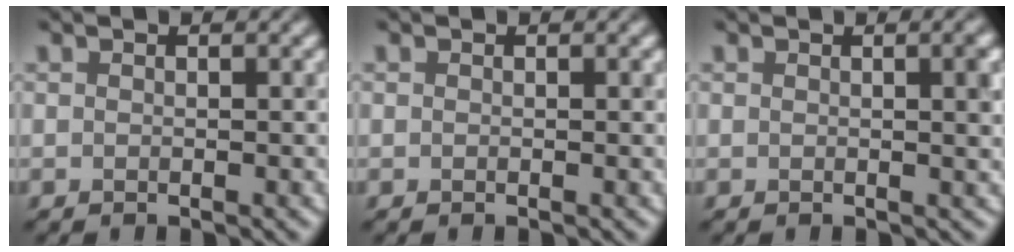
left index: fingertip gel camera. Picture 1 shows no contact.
{"total": 0.0}
{"total": 2.1, "force": [0.2, 0.5, 2.0], "torque": [-0.024, 0.000, 0.002]}